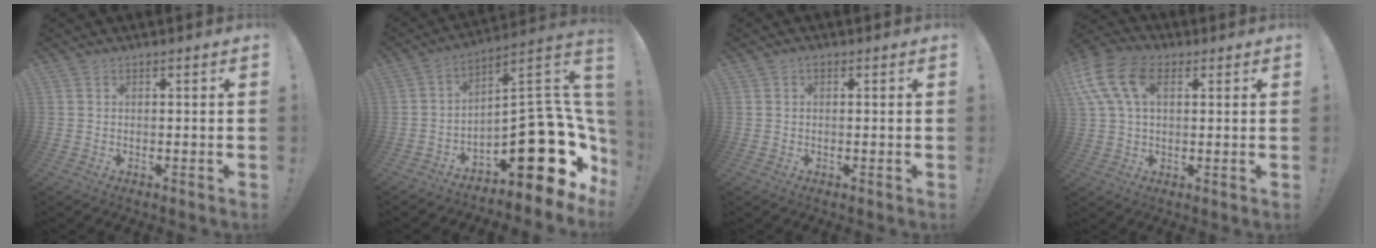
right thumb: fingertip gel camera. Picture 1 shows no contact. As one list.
[{"total": 21.5, "force": [-6.7, 9.7, 17.9], "torque": [-0.209, 0.022, -0.095]}, {"total": 0.7, "force": [0.0, 0.4, 0.5], "torque": [-0.016, 0.006, 0.000]}, {"total": 14.9, "force": [5.1, 9.4, 10.4], "torque": [-0.209, -0.004, 0.095]}]